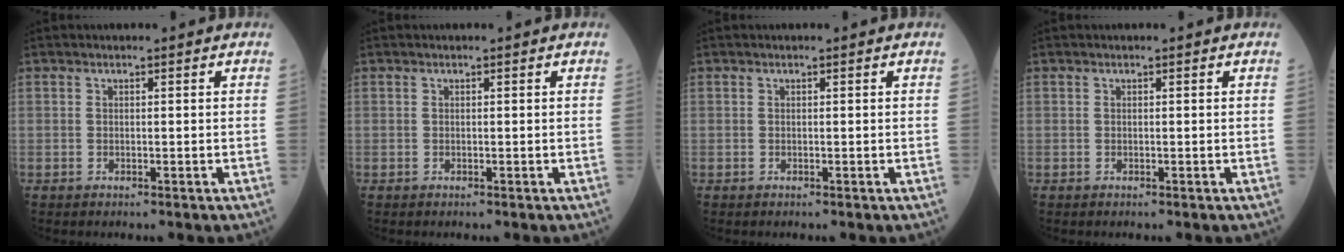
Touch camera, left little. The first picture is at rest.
{"total": 0.0}
{"total": 0.0}
{"total": 0.0}